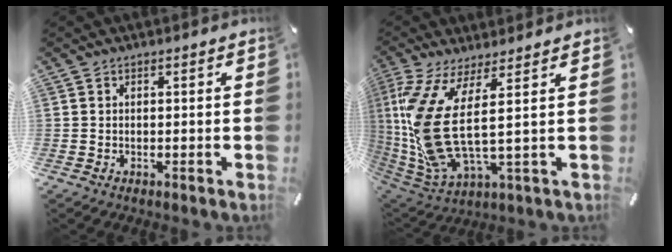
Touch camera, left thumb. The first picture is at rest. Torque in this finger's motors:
{"motor_torque": [1.30, 1.26, 2.21, 0.54, 1.05]}